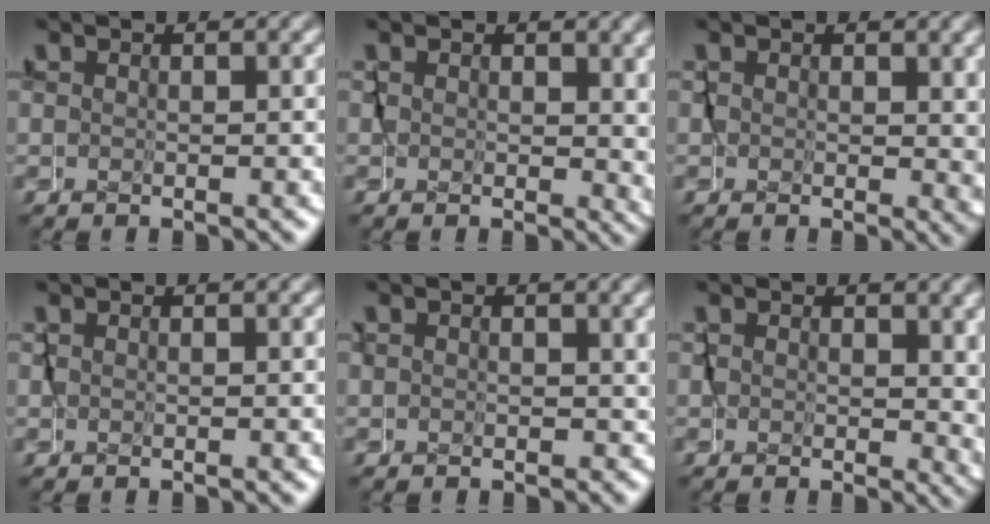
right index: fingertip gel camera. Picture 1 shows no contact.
{"total": 2.0, "force": [0.5, 1.2, 1.4], "torque": [-0.017, -0.007, 0.008]}
{"total": 1.8, "force": [0.3, 1.0, 1.5], "torque": [-0.012, -0.008, 0.006]}
{"total": 0.0}
{"total": 1.5, "force": [-0.4, 1.4, 0.4], "torque": [-0.012, -0.007, -0.006]}
{"total": 2.3, "force": [0.6, 1.3, 1.8], "torque": [-0.017, -0.008, 0.010]}